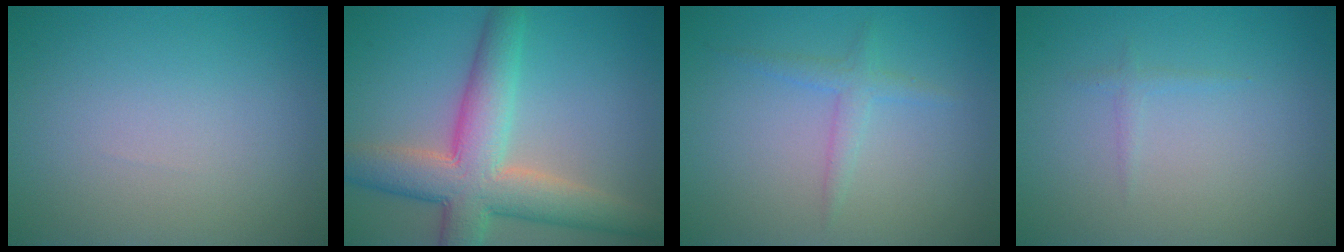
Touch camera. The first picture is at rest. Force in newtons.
{"total": 8.2, "press": 8.2, "slide": 0.5}
{"total": 1.6, "press": 1.6, "slide": 0.1}
{"total": 0.6, "press": 0.6, "slide": 0.0}